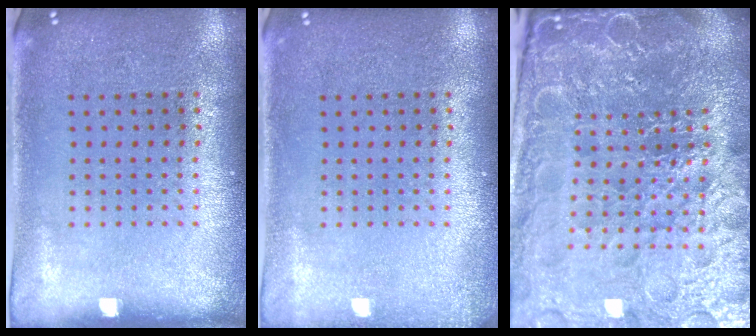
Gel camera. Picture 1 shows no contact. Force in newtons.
{"total": 1.0, "press": 1.0, "slide": 0.3}
{"total": 6.7, "press": 5.9, "slide": 3.1}